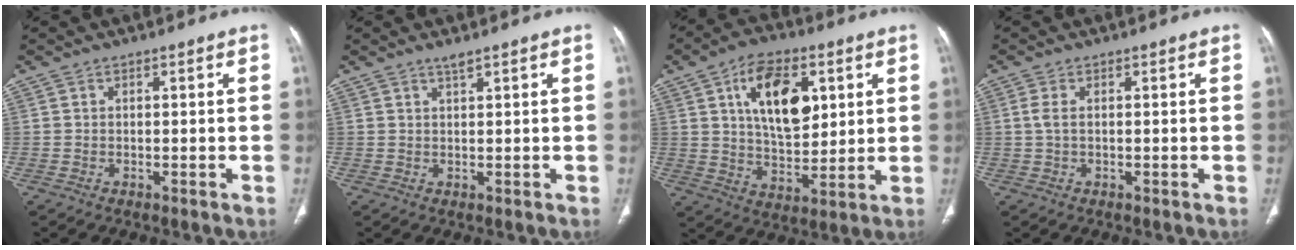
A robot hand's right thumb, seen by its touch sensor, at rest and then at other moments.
{"total": 1.3, "force": [1.0, -0.1, 0.8], "torque": [-0.014, -0.006, 0.019]}
{"total": 15.5, "force": [5.2, 8.6, 11.7], "torque": [-0.161, -0.019, 0.095]}
{"total": 1.8, "force": [0.2, 0.8, 1.6], "torque": [-0.045, 0.003, 0.003]}